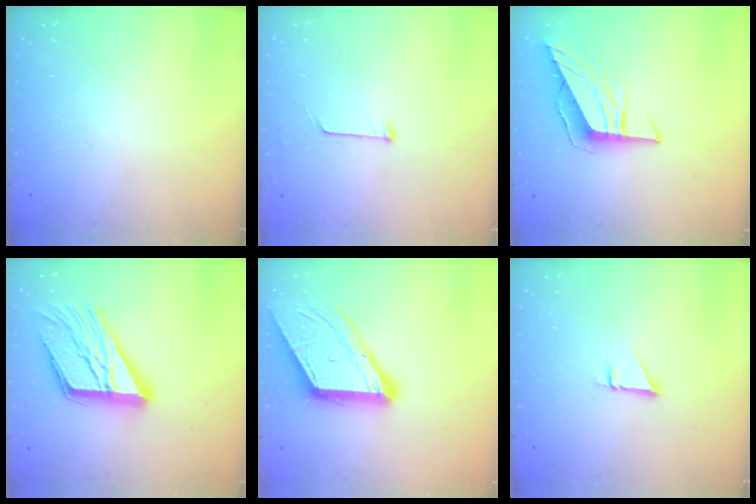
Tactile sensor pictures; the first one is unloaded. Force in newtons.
{"total": 3.9, "press": 3.9, "slide": 0.4}
{"total": 8.7, "press": 8.7, "slide": 0.3}
{"total": 18.9, "press": 18.8, "slide": 1.9}
{"total": 14.0, "press": 13.9, "slide": 1.9}
{"total": 1.0, "press": 1.0, "slide": 0.1}